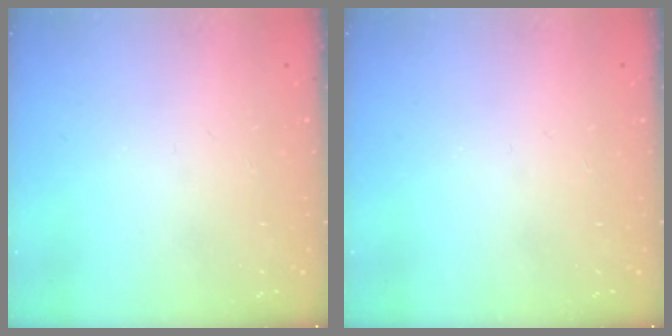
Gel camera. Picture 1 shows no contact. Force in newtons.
{"total": 0.0}